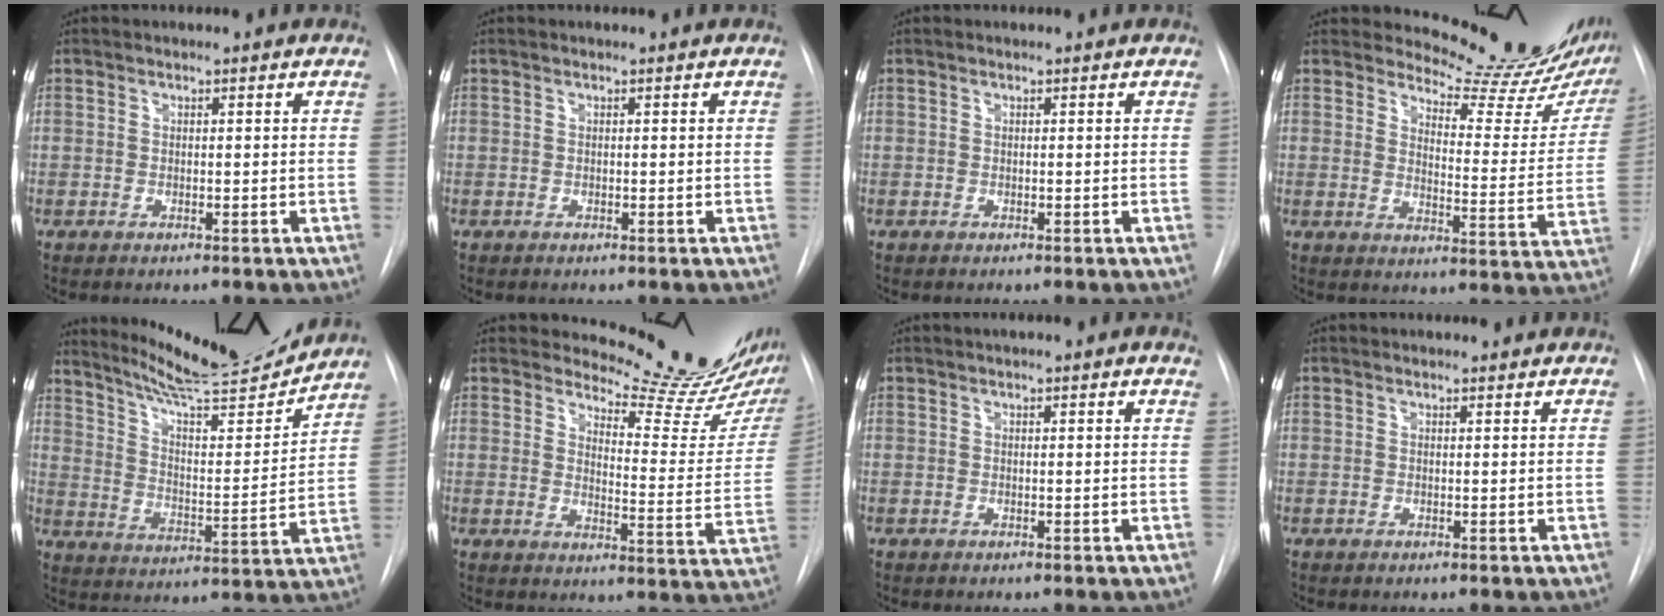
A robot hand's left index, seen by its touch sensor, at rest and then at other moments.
{"total": 0.0}
{"total": 0.0}
{"total": 14.7, "force": [14.2, 2.3, 3.1], "torque": [-0.033, -0.087, 0.158]}
{"total": 18.5, "force": [17.4, 0.8, 6.2], "torque": [-0.106, -0.037, 0.257]}
{"total": 13.7, "force": [13.2, 0.9, 3.8], "torque": [-0.049, -0.093, 0.151]}
{"total": 2.4, "force": [1.8, 0.1, 1.5], "torque": [-0.015, 0.017, 0.020]}
{"total": 1.8, "force": [1.8, 0.4, 0.1], "torque": [-0.009, 0.008, 0.021]}